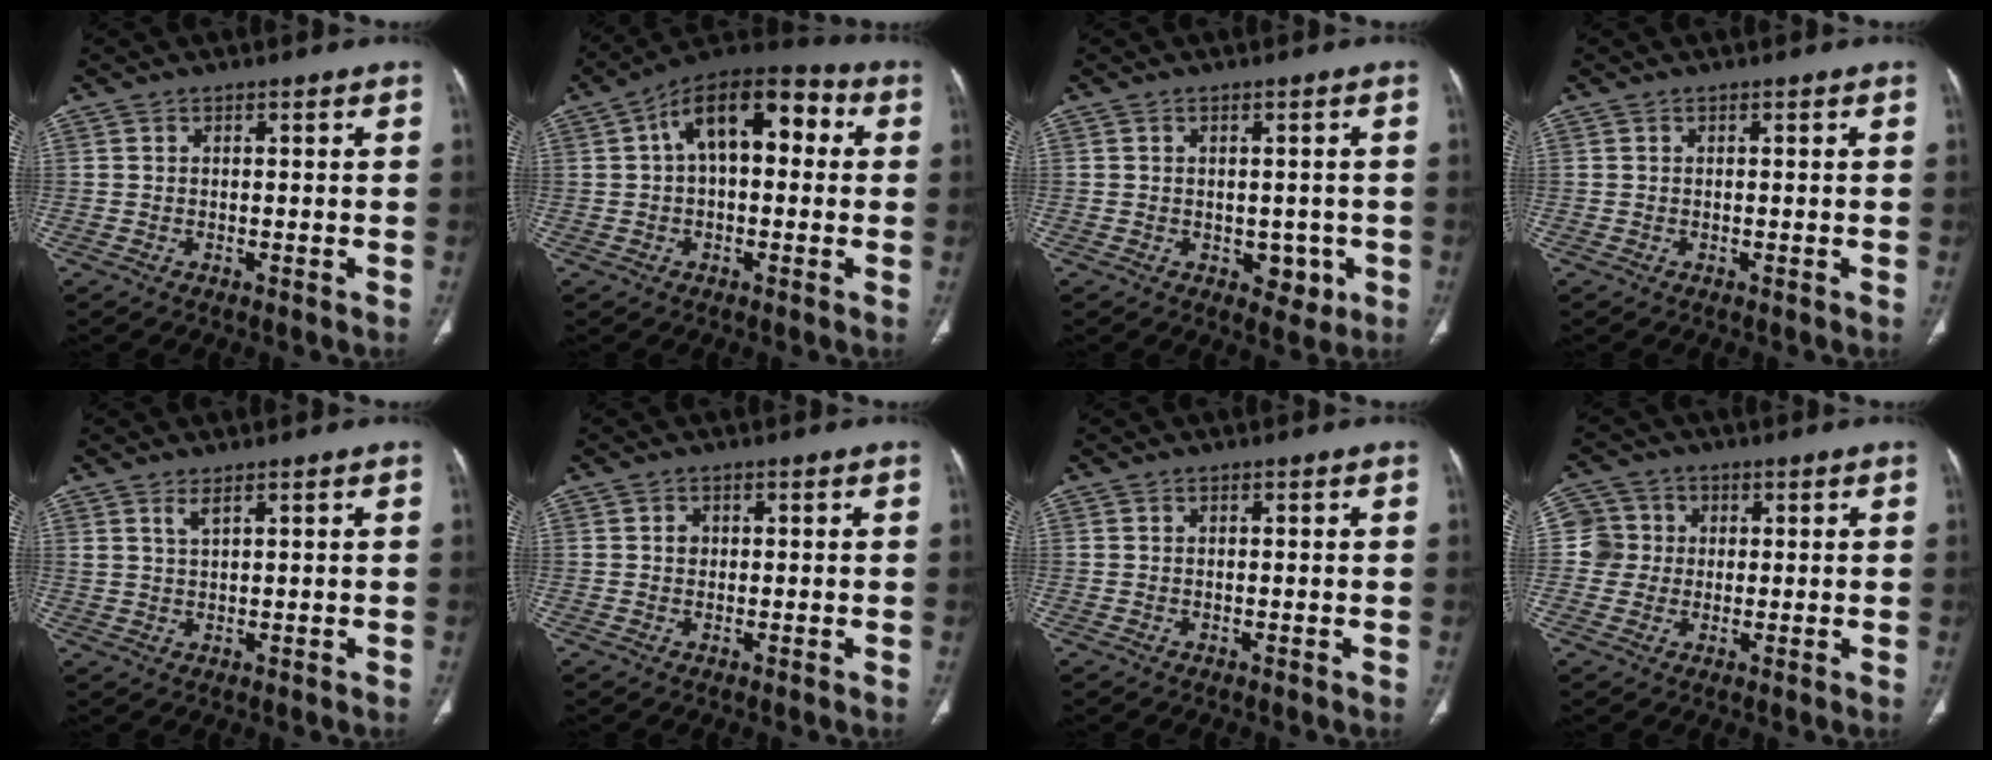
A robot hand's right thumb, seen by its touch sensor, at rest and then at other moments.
{"total": 15.2, "force": [3.1, 8.1, 12.5], "torque": [-0.173, 0.042, 0.040]}
{"total": 4.2, "force": [-1.0, 3.1, 2.6], "torque": [-0.007, 0.001, -0.006]}
{"total": 0.0}
{"total": 2.0, "force": [1.4, 0.4, 1.4], "torque": [-0.031, -0.009, 0.034]}
{"total": 1.2, "force": [0.2, 1.1, 0.5], "torque": [-0.004, 0.003, 0.002]}
{"total": 0.0}
{"total": 5.5, "force": [0.5, 5.4, 0.4], "torque": [0.024, 0.009, 0.003]}